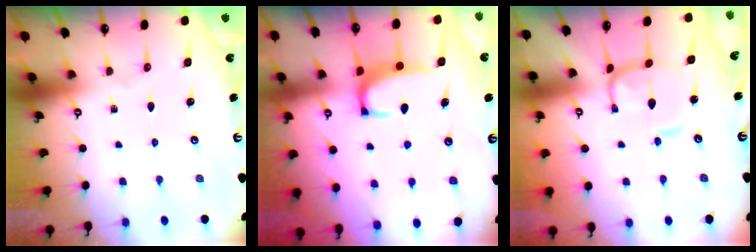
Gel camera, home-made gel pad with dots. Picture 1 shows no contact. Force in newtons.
{"total": 2.1, "press": 2.1, "slide": 0.6}
{"total": 1.2, "press": 1.2, "slide": 0.4}